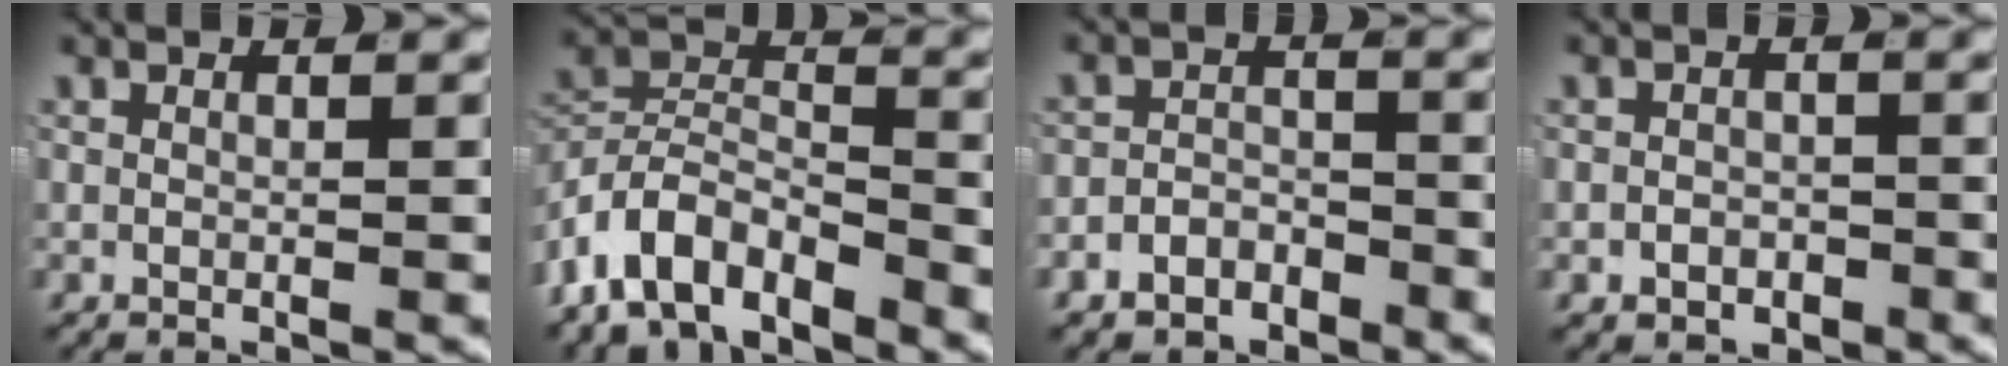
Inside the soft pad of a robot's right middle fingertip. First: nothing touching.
{"total": 9.4, "force": [-5.7, 6.0, 4.4], "torque": [-0.097, -0.030, -0.096]}
{"total": 4.1, "force": [-3.0, 2.7, 0.7], "torque": [-0.003, -0.002, -0.059]}
{"total": 2.2, "force": [-1.5, 1.5, 0.6], "torque": [0.008, -0.001, -0.027]}